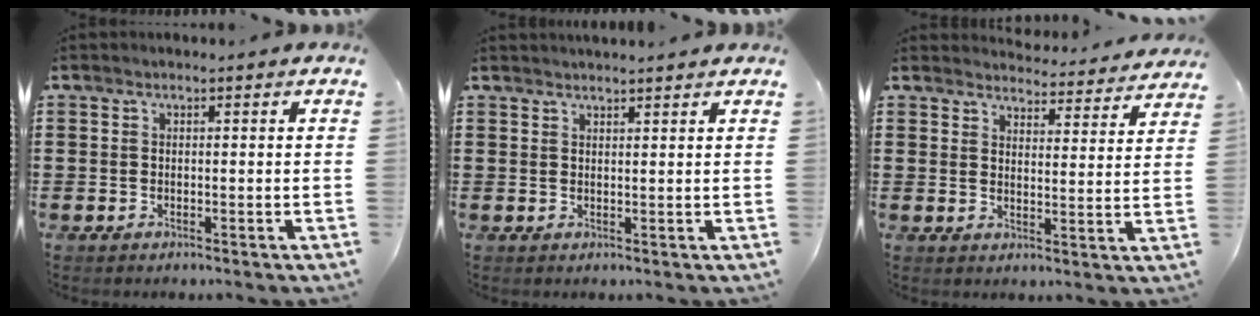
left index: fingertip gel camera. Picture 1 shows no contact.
{"total": 1.5, "force": [1.5, -0.1, 0.2], "torque": [-0.006, 0.001, 0.030]}
{"total": 4.1, "force": [4.1, 0.1, 0.0], "torque": [-0.011, -0.033, 0.070]}